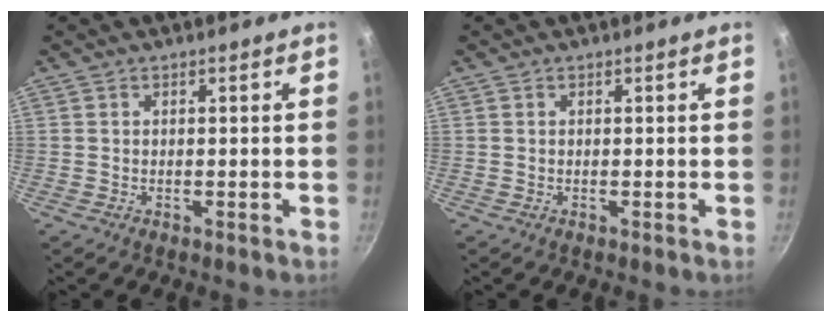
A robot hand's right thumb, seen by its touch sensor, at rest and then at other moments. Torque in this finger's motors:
{"motor_torque": [0.00, 0.00, 0.05, -0.05, 0.02]}